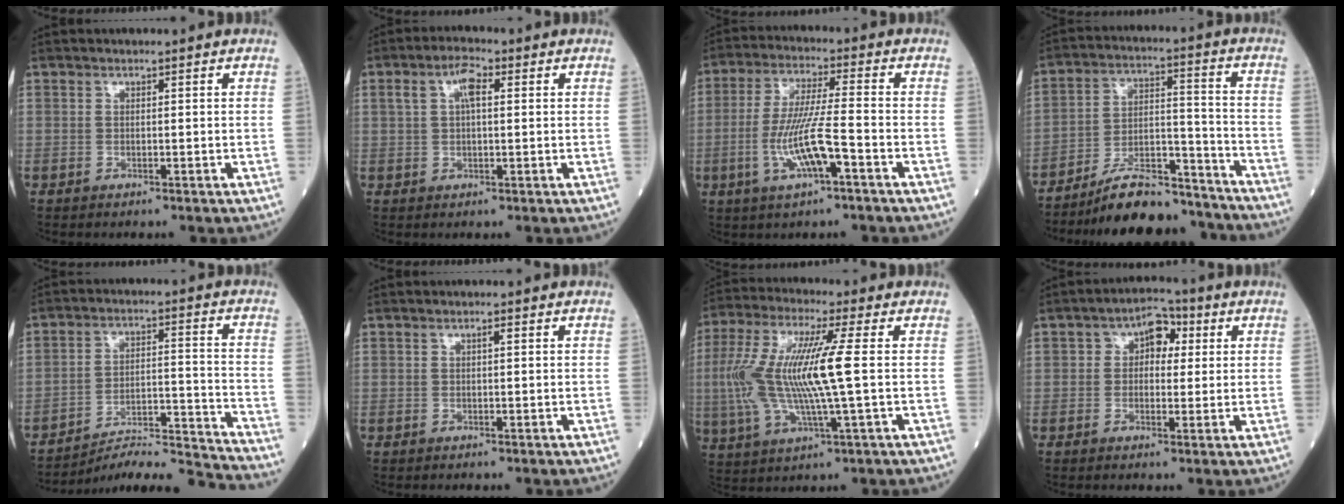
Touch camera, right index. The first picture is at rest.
{"total": 4.5, "force": [1.3, 1.6, 3.9], "torque": [-0.080, 0.019, 0.026]}
{"total": 9.6, "force": [-3.3, 0.7, 9.0], "torque": [-0.180, -0.004, -0.063]}
{"total": 14.0, "force": [-12.8, 2.9, 4.8], "torque": [-0.071, 0.032, -0.217]}
{"total": 14.5, "force": [-14.2, -2.3, 1.8], "torque": [-0.020, 0.017, -0.223]}
{"total": 0.6, "force": [0.2, 0.1, 0.6], "torque": [-0.012, 0.002, 0.003]}
{"total": 14.6, "force": [0.3, 1.4, 14.5], "torque": [-0.317, 0.007, 0.000]}
{"total": 5.2, "force": [1.4, 3.3, 3.8], "torque": [-0.051, 0.024, 0.017]}